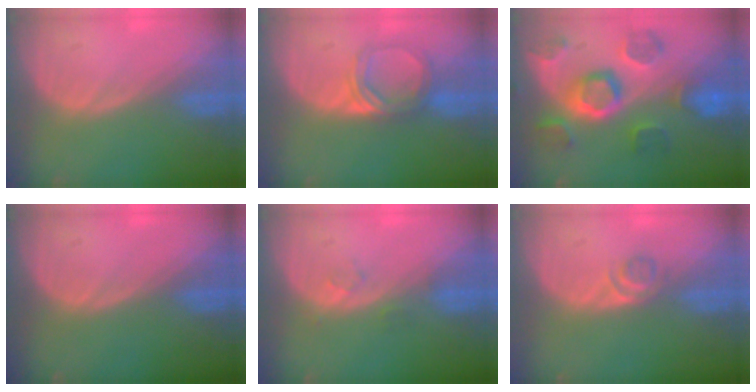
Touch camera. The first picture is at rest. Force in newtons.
{"total": 4.9, "press": 4.6, "slide": 1.8}
{"total": 10.7, "press": 9.7, "slide": 4.4}
{"total": 0.0}
{"total": 1.4, "press": 1.4, "slide": 0.1}
{"total": 2.2, "press": 2.0, "slide": 0.9}